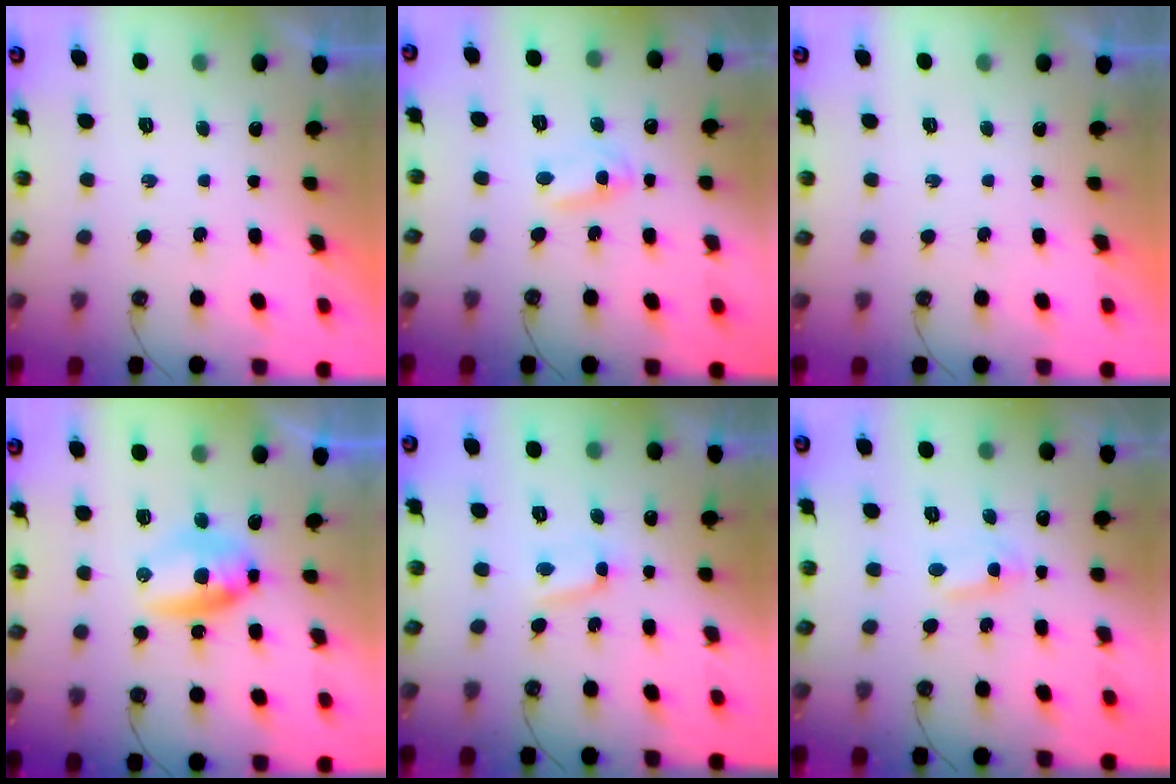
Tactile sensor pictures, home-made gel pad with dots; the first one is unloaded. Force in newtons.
{"total": 3.9, "press": 3.9, "slide": 0.3}
{"total": 0.0}
{"total": 9.8, "press": 8.2, "slide": 5.3}
{"total": 2.5, "press": 2.5, "slide": 0.3}
{"total": 12.1, "press": 2.0, "slide": 11.9}